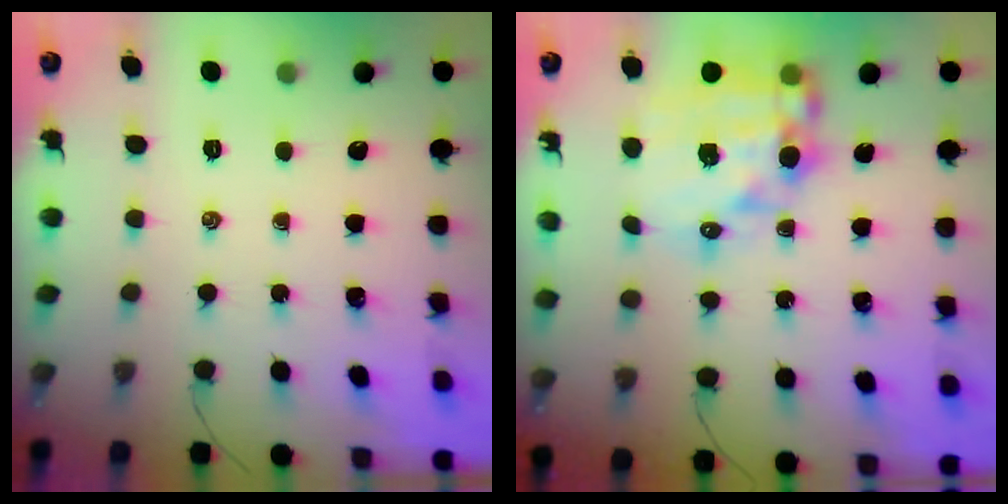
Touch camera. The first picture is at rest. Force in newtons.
{"total": 17.1, "press": 16.6, "slide": 3.9}